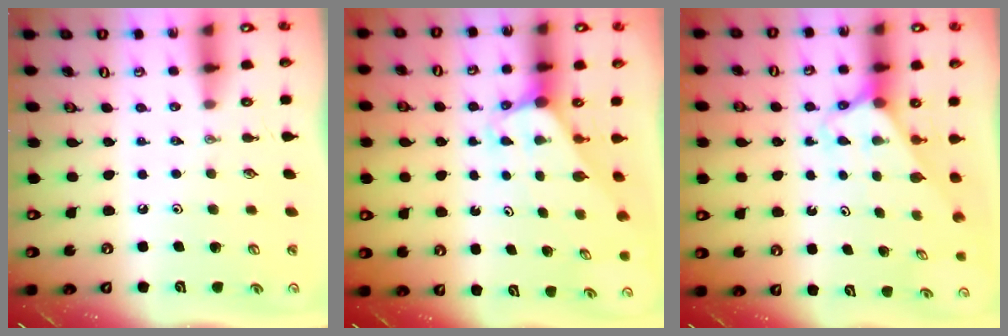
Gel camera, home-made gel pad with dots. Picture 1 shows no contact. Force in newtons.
{"total": 3.0, "press": 3.0, "slide": 0.2}
{"total": 2.6, "press": 2.6, "slide": 0.2}